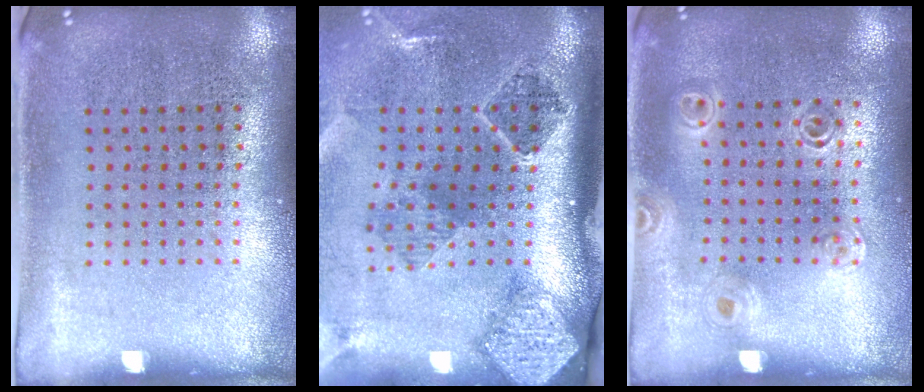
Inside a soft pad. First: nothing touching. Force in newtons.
{"total": 2.9, "press": 1.9, "slide": 2.1}
{"total": 1.1, "press": 1.1, "slide": 0.2}